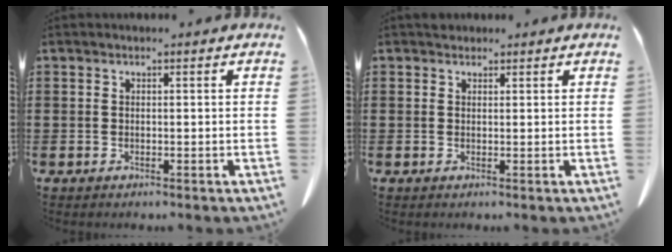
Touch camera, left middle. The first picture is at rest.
{"total": 0.9, "force": [0.8, 0.5, 0.0], "torque": [-0.003, 0.003, 0.015]}